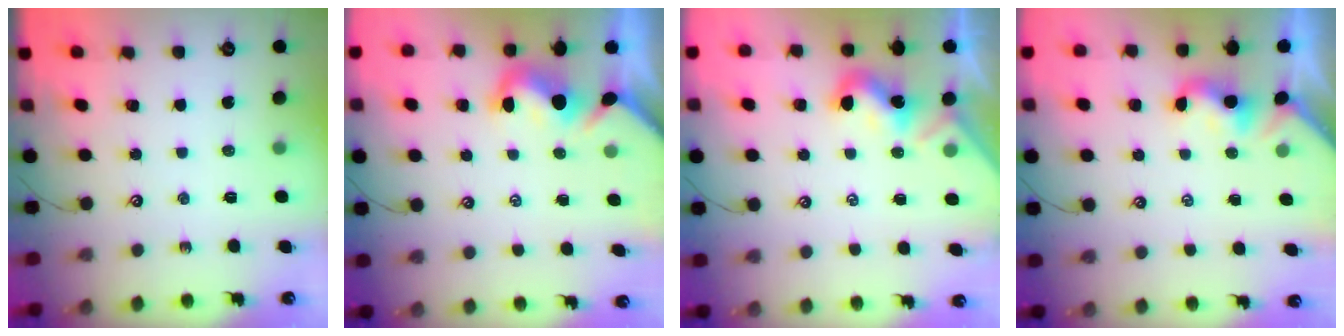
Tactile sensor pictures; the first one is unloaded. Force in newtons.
{"total": 1.5, "press": 1.2, "slide": 0.9}
{"total": 1.8, "press": 1.8, "slide": 0.5}
{"total": 2.0, "press": 2.0, "slide": 0.6}